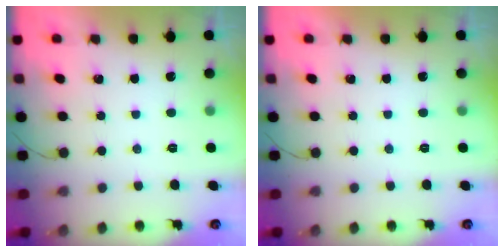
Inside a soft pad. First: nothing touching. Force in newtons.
{"total": 0.0}